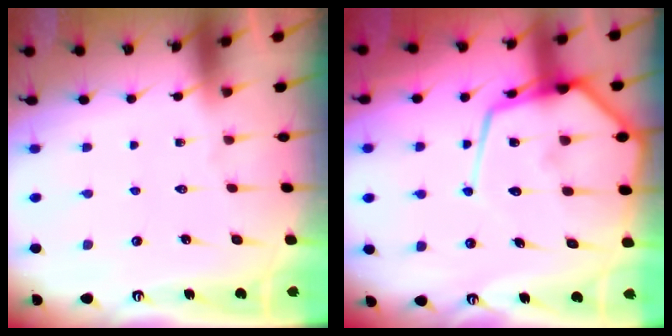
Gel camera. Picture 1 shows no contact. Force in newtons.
{"total": 17.3, "press": 17.2, "slide": 1.8}